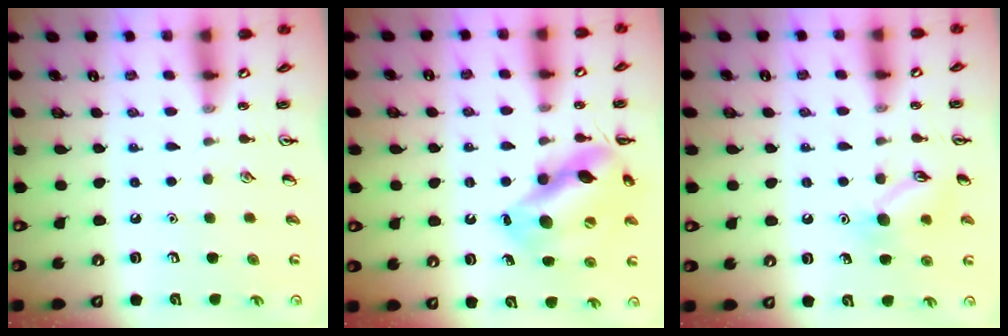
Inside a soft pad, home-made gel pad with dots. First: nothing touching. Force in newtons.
{"total": 15.2, "press": 15.0, "slide": 2.2}
{"total": 10.3, "press": 10.3, "slide": 0.6}